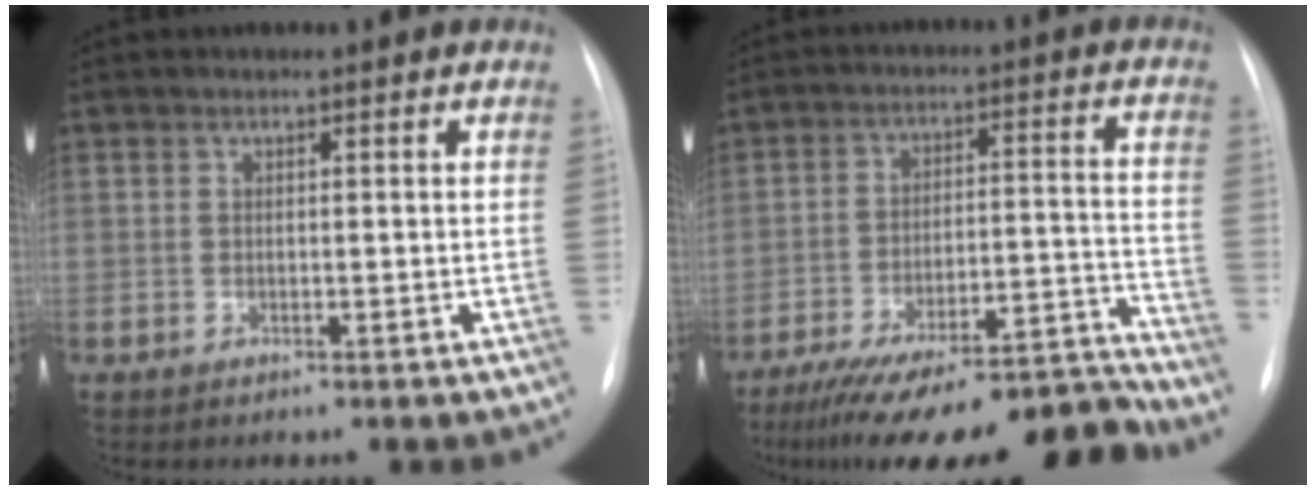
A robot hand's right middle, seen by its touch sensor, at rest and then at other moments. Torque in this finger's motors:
{"motor_torque": [1.09, -1.05, 0.66, 0.21]}